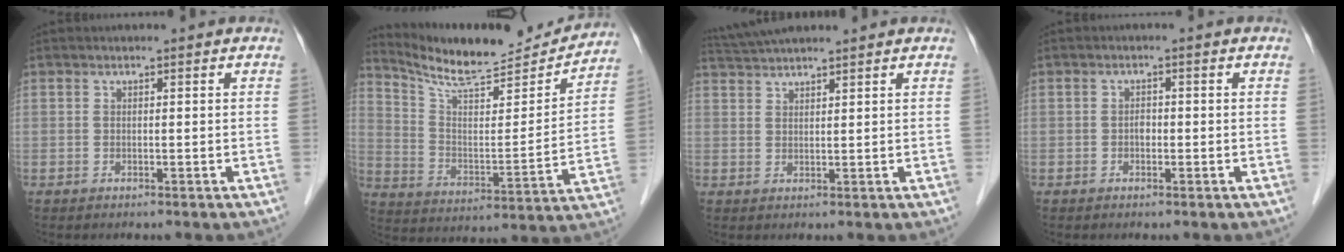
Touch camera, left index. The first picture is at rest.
{"total": 17.5, "force": [16.8, 1.6, 4.6], "torque": [-0.091, -0.034, 0.260]}
{"total": 5.9, "force": [5.5, -0.1, 2.2], "torque": [-0.045, 0.037, 0.103]}
{"total": 1.1, "force": [-0.3, 0.7, 0.8], "torque": [-0.011, 0.004, -0.007]}